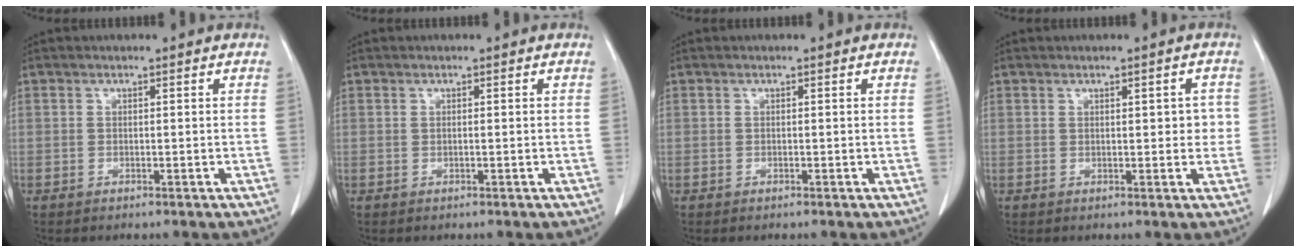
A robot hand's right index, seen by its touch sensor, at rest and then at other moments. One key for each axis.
{"total": 0.0}
{"total": 0.0}
{"total": 2.9, "fx": 0.5, "fy": 1.3, "fz": 2.6, "tx": -0.027, "ty": 0.006, "tz": 0.006}